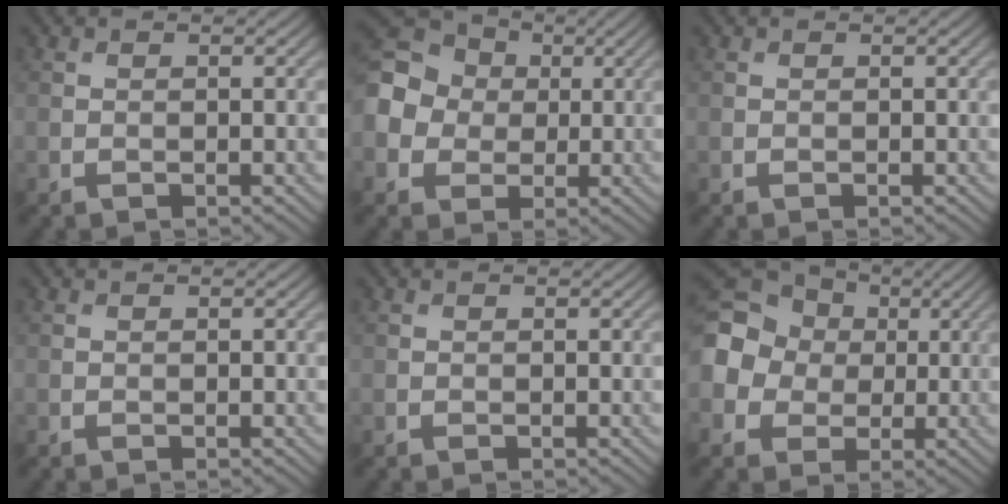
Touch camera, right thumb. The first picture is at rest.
{"total": 10.7, "force": [0.7, 9.6, 4.6], "torque": [-0.154, 0.021, -0.015]}
{"total": 0.0}
{"total": 0.0}
{"total": 0.0}
{"total": 13.5, "force": [1.1, 12.3, 5.5], "torque": [-0.180, 0.030, -0.019]}